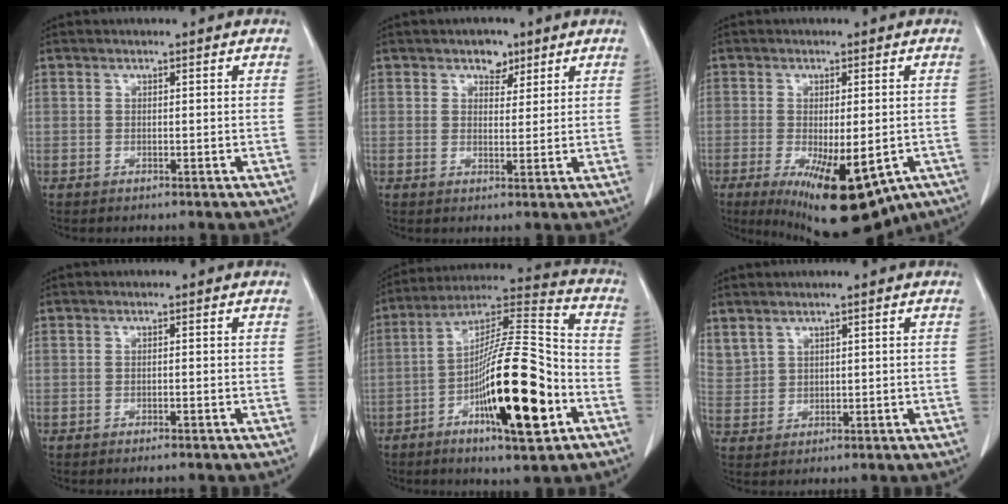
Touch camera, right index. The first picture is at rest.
{"total": 3.2, "force": [2.1, 2.0, 1.4], "torque": [-0.016, 0.003, 0.031]}
{"total": 16.3, "force": [-8.1, 5.9, 12.8], "torque": [-0.170, -0.025, -0.105]}
{"total": 1.0, "force": [-0.8, 0.1, 0.6], "torque": [-0.013, -0.003, -0.009]}
{"total": 18.7, "force": [-5.9, 3.3, 17.5], "torque": [-0.306, -0.002, -0.089]}
{"total": 4.2, "force": [3.2, 2.5, 1.2], "torque": [-0.030, 0.008, 0.080]}